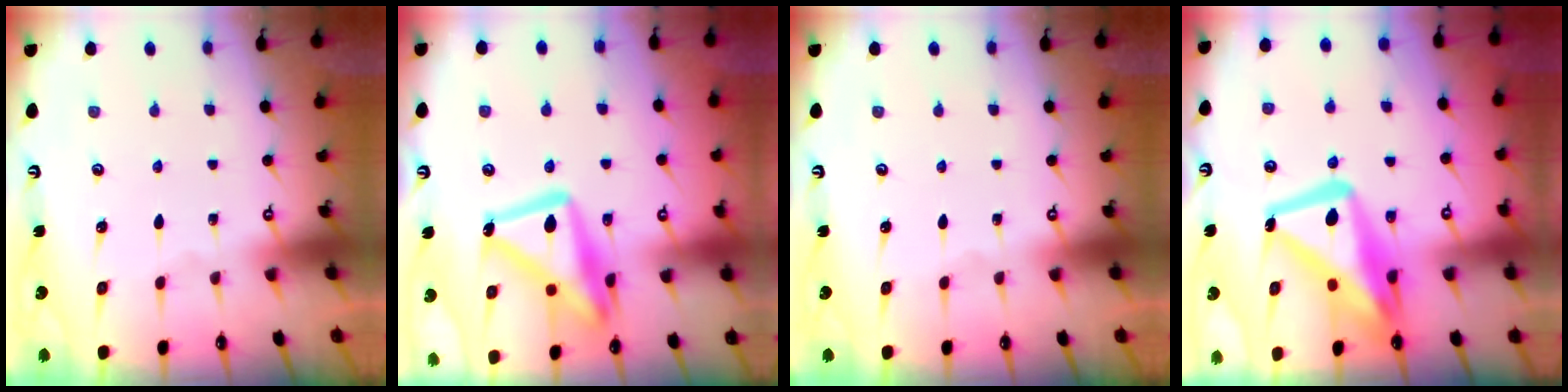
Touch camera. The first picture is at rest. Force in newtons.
{"total": 16.0, "press": 15.9, "slide": 1.3}
{"total": 0.0}
{"total": 16.8, "press": 16.8, "slide": 1.5}